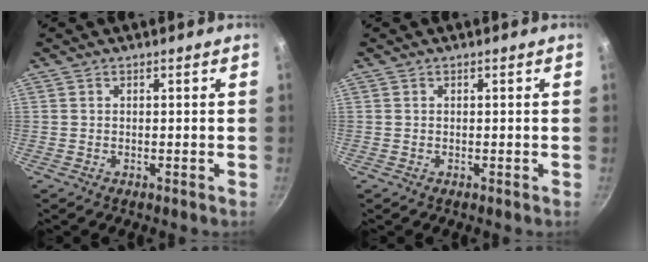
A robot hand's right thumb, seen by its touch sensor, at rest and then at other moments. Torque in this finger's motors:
{"motor_torque": [-0.06, 0.06, -0.04, 0.44, 0.00]}